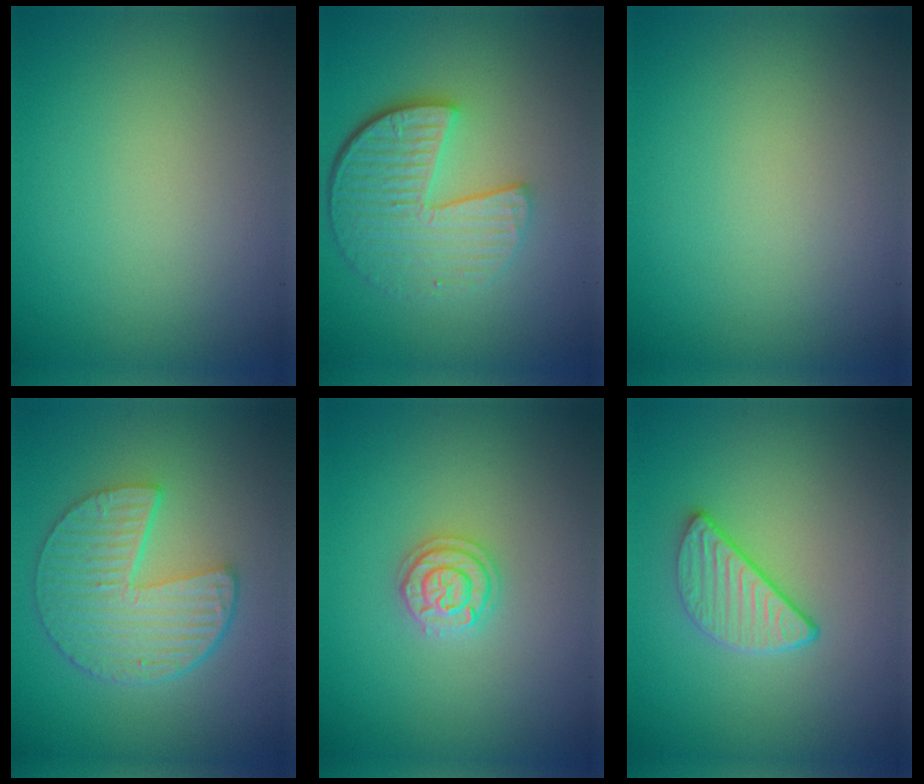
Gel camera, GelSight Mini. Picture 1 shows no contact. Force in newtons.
{"total": 6.3, "press": 4.5, "slide": 4.5}
{"total": 0.0}
{"total": 6.2, "press": 4.4, "slide": 4.3}
{"total": 2.0, "press": 2.0, "slide": 0.3}
{"total": 3.2, "press": 2.6, "slide": 2.0}